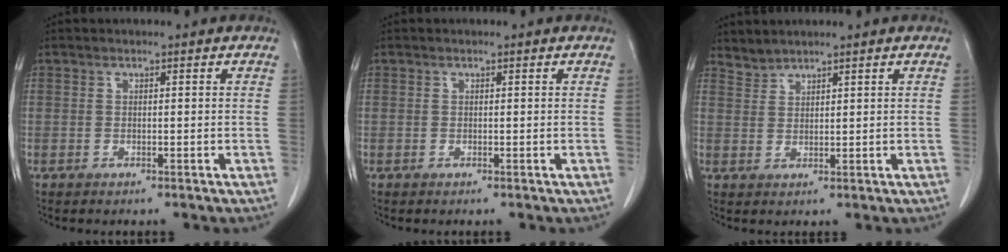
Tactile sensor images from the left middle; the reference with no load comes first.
{"total": 0.0}
{"total": 2.0, "force": [2.0, 0.0, -0.3], "torque": [0.003, 0.003, 0.045]}